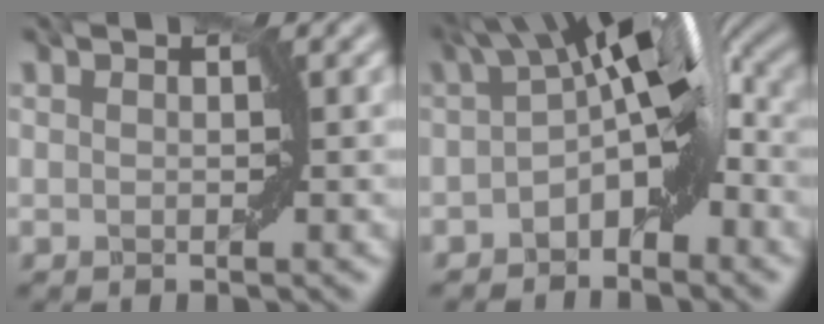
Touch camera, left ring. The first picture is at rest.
{"total": 6.2, "force": [-0.8, 3.0, 5.4], "torque": [-0.072, 0.016, -0.023]}